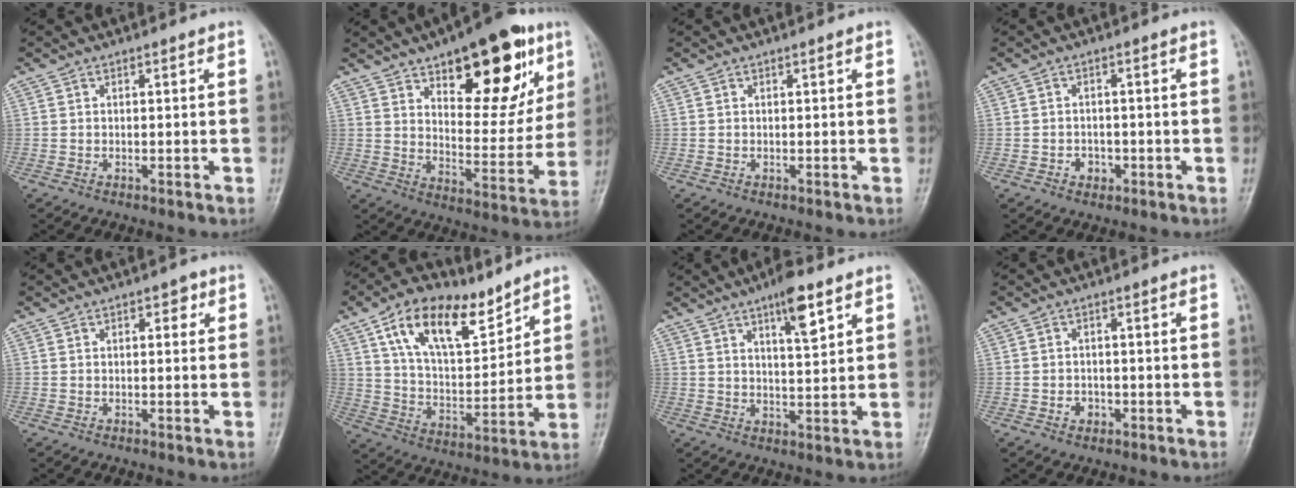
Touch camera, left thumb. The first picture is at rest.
{"total": 22.1, "force": [11.6, 9.9, 16.1], "torque": [-0.171, -0.050, 0.172]}
{"total": 0.0}
{"total": 2.7, "force": [-1.1, 2.2, 1.2], "torque": [-0.002, 0.009, -0.014]}
{"total": 2.1, "force": [0.8, 1.2, 1.5], "torque": [-0.008, 0.002, 0.007]}
{"total": 16.8, "force": [10.0, 8.1, 10.7], "torque": [-0.150, -0.044, 0.184]}
{"total": 7.5, "force": [4.3, 1.9, 5.8], "torque": [-0.085, -0.024, 0.069]}
{"total": 2.5, "force": [-1.0, 2.1, 1.1], "torque": [-0.004, 0.009, -0.014]}